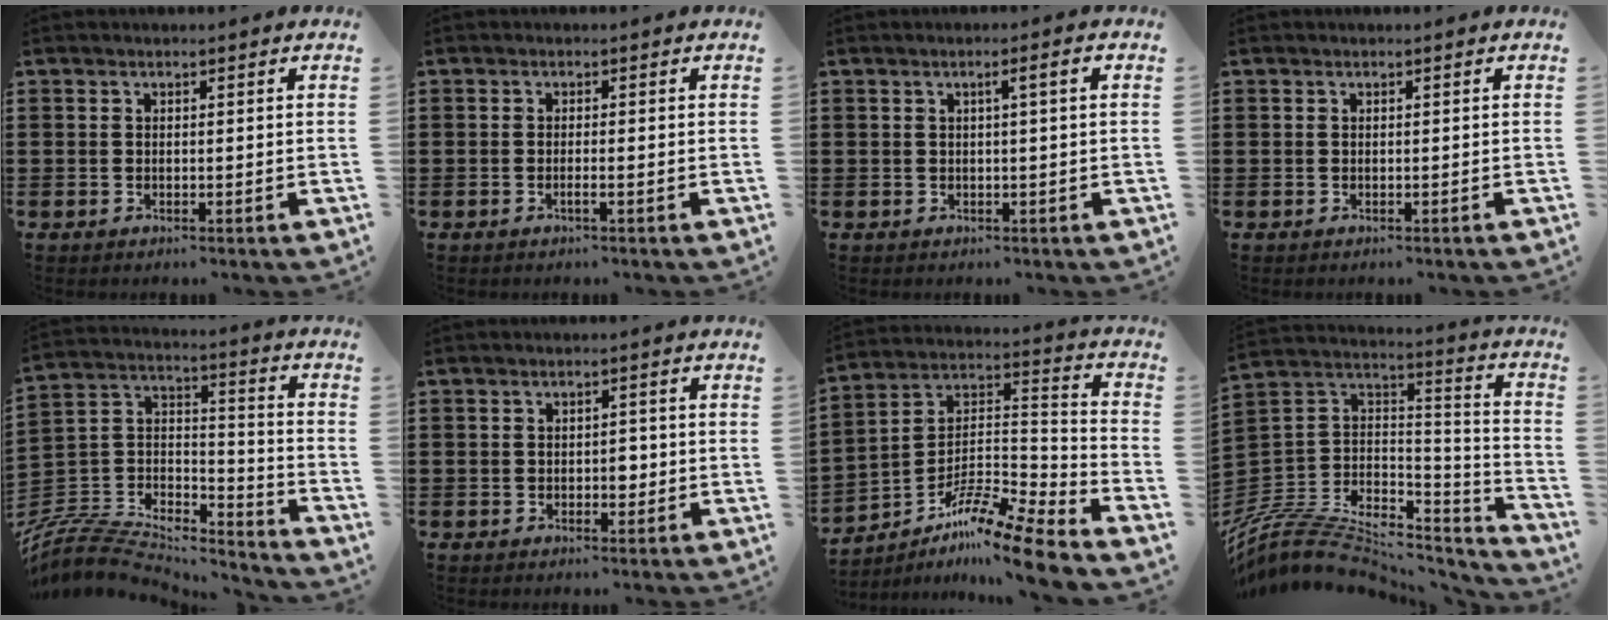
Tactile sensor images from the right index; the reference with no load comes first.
{"total": 1.2, "force": [-0.7, -0.1, 0.9], "torque": [-0.016, -0.005, -0.012]}
{"total": 2.0, "force": [0.2, -0.2, 2.0], "torque": [-0.033, -0.002, 0.002]}
{"total": 0.0}
{"total": 7.9, "force": [-6.9, 2.7, 2.5], "torque": [-0.066, 0.000, -0.142]}
{"total": 2.1, "force": [-0.2, 1.2, 1.7], "torque": [-0.024, -0.001, -0.007]}
{"total": 10.5, "force": [-8.8, 0.7, 5.8], "torque": [-0.103, 0.007, -0.177]}
{"total": 9.0, "force": [-6.7, 4.5, 4.1], "torque": [-0.091, 0.003, -0.129]}